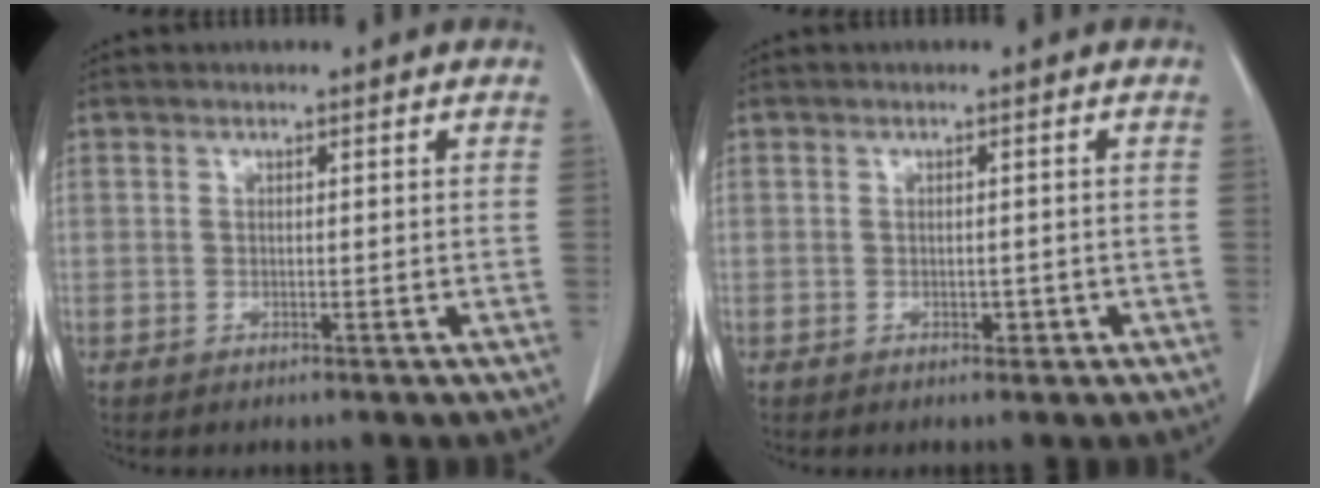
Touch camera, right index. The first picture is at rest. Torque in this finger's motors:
{"motor_torque": [0.04, 0.02, -0.02, -0.01]}